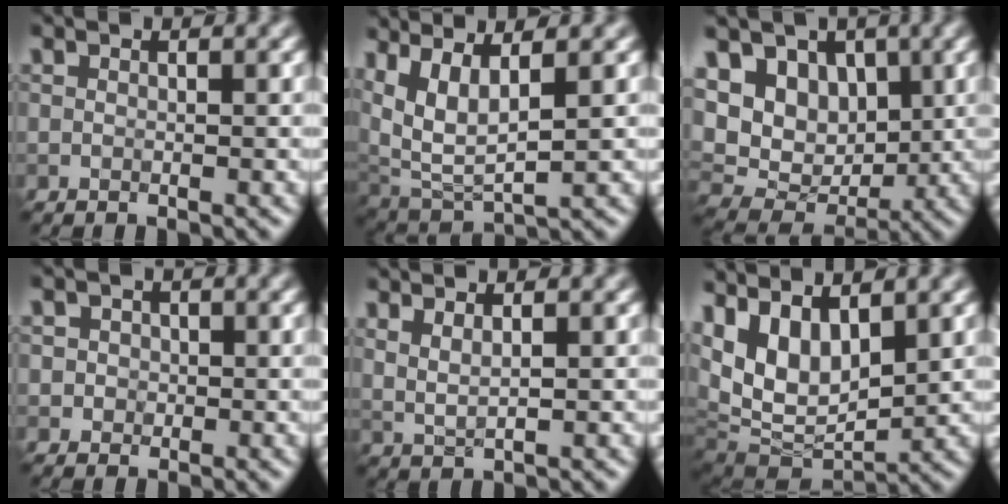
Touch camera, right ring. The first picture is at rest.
{"total": 5.9, "force": [2.7, 2.6, 4.6], "torque": [-0.104, 0.006, 0.057]}
{"total": 11.3, "force": [3.4, 8.6, 6.5], "torque": [-0.111, 0.025, 0.049]}
{"total": 2.0, "force": [0.4, 1.8, 0.6], "torque": [0.009, 0.001, 0.000]}
{"total": 2.1, "force": [1.2, 0.7, 1.5], "torque": [-0.028, -0.003, 0.022]}
{"total": 10.5, "force": [2.9, 5.9, 8.2], "torque": [-0.163, -0.008, 0.055]}